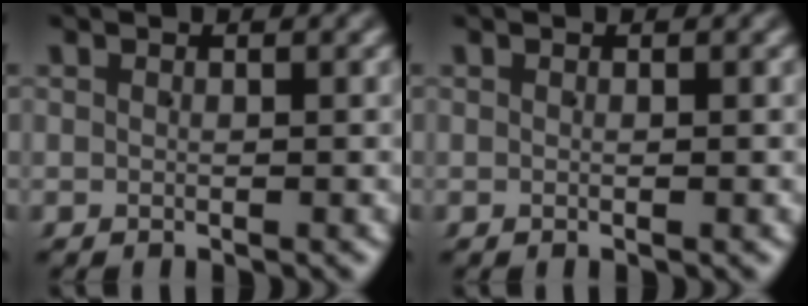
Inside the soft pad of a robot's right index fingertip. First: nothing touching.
{"total": 0.0}